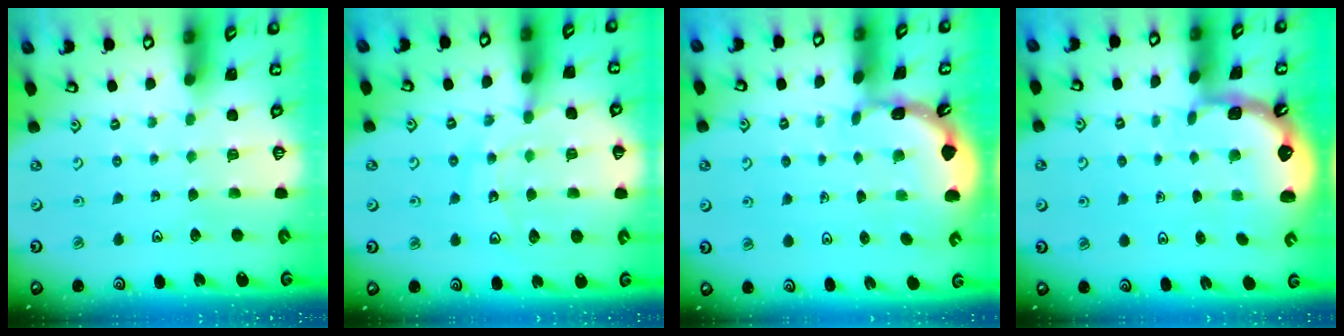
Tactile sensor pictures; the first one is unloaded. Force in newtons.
{"total": 12.9, "press": 12.6, "slide": 2.6}
{"total": 1.7, "press": 1.7, "slide": 0.1}
{"total": 1.3, "press": 1.3, "slide": 0.1}